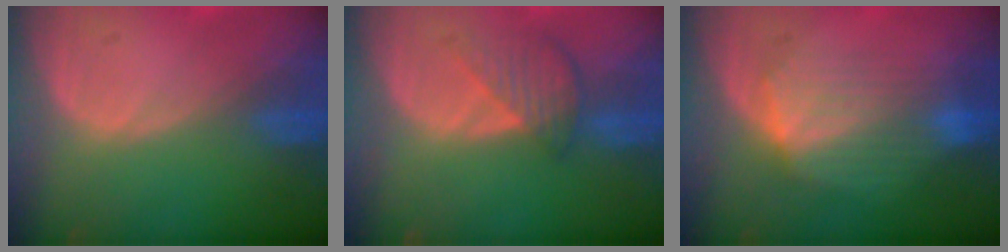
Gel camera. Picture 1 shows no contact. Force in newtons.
{"total": 4.3, "press": 4.0, "slide": 1.6}
{"total": 7.3, "press": 7.0, "slide": 1.8}